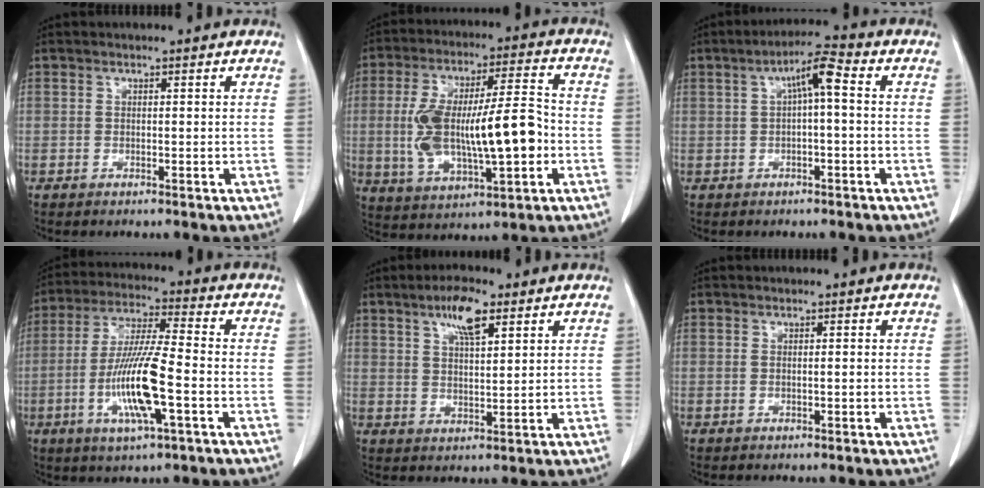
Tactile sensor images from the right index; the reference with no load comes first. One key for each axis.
{"total": 17.9, "fx": -2.1, "fy": 5.0, "fz": 17.1, "tx": -0.324, "ty": 0.017, "tz": -0.024}
{"total": 5.7, "fx": 0.9, "fy": 1.1, "fz": 5.5, "tx": -0.099, "ty": 0.022, "tz": 0.014}
{"total": 13.5, "fx": -3.8, "fy": 1.4, "fz": 12.9, "tx": -0.258, "ty": -0.009, "tz": -0.070}
{"total": 7.0, "fx": 4.0, "fy": 2.0, "fz": 5.5, "tx": -0.104, "ty": 0.004, "tz": 0.071}
{"total": 0.9, "fx": -0.1, "fy": 0.4, "fz": 0.8, "tx": -0.024, "ty": 0.004, "tz": 0.003}